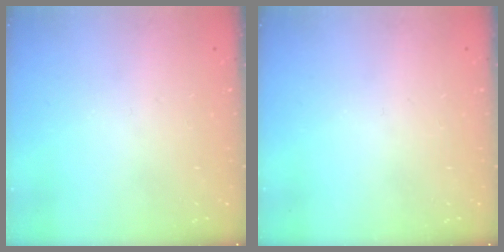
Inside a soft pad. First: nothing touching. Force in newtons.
{"total": 0.0}